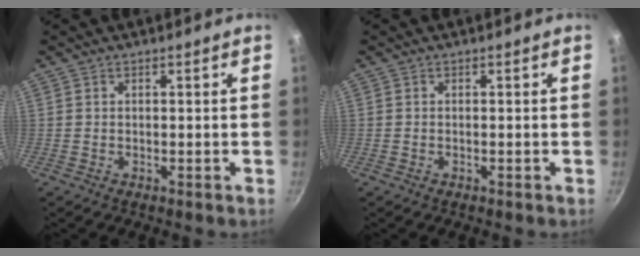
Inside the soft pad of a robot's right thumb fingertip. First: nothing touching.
{"total": 4.1, "force": [-1.7, 2.9, 2.3], "torque": [-0.042, 0.010, -0.027]}